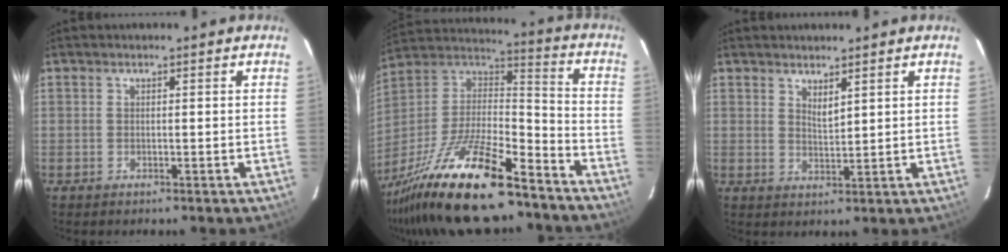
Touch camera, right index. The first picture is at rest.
{"total": 24.6, "force": [-17.8, 6.4, 15.8], "torque": [-0.316, -0.020, -0.306]}
{"total": 2.6, "force": [2.0, 0.7, 1.5], "torque": [-0.027, -0.003, 0.034]}